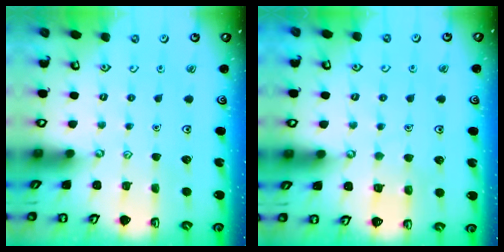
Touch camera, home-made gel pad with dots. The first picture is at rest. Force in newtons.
{"total": 4.7, "press": 4.6, "slide": 0.4}